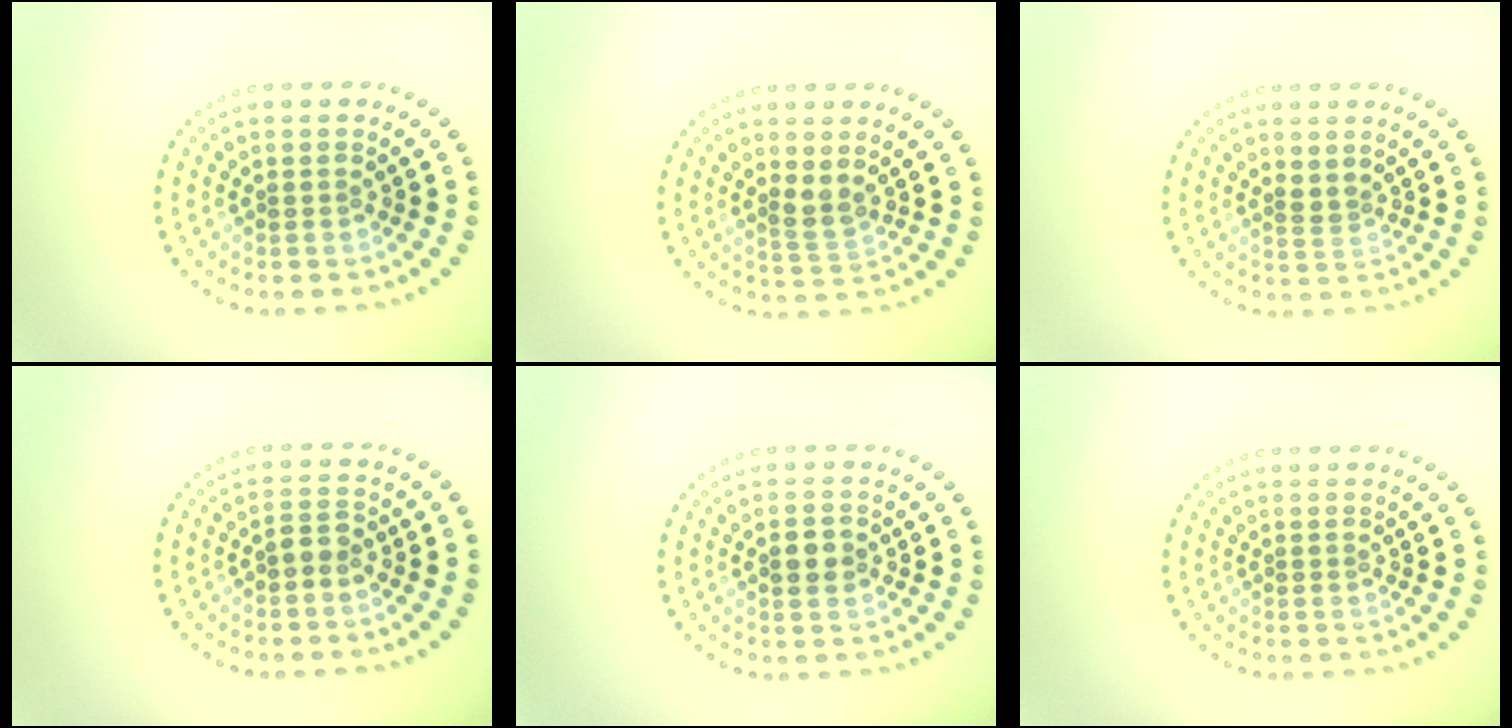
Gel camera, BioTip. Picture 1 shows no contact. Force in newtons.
{"total": 1.9, "press": 1.6, "slide": 1.1}
{"total": 1.1, "press": 0.7, "slide": 0.9}
{"total": 1.4, "press": 1.3, "slide": 0.6}
{"total": 2.6, "press": 2.6, "slide": 0.1}
{"total": 0.0}